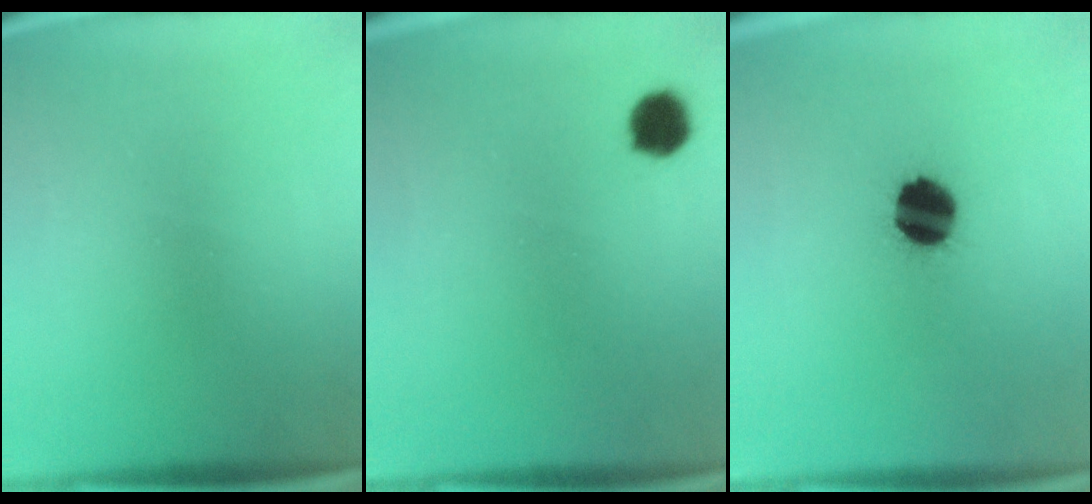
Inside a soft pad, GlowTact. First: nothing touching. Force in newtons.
{"total": 4.1}
{"total": 11.2}